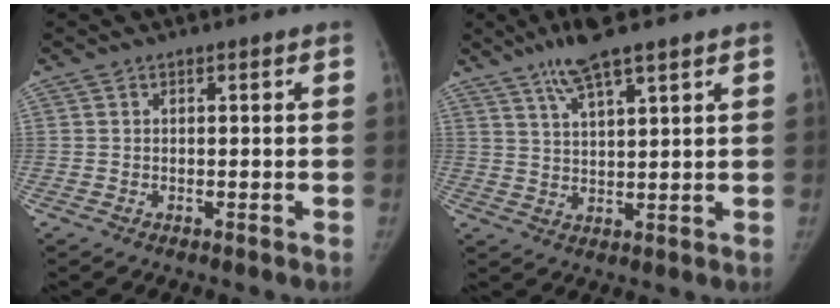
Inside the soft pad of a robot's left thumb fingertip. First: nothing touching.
{"total": 7.6, "force": [5.4, 1.3, 5.3], "torque": [-0.098, -0.019, 0.101]}